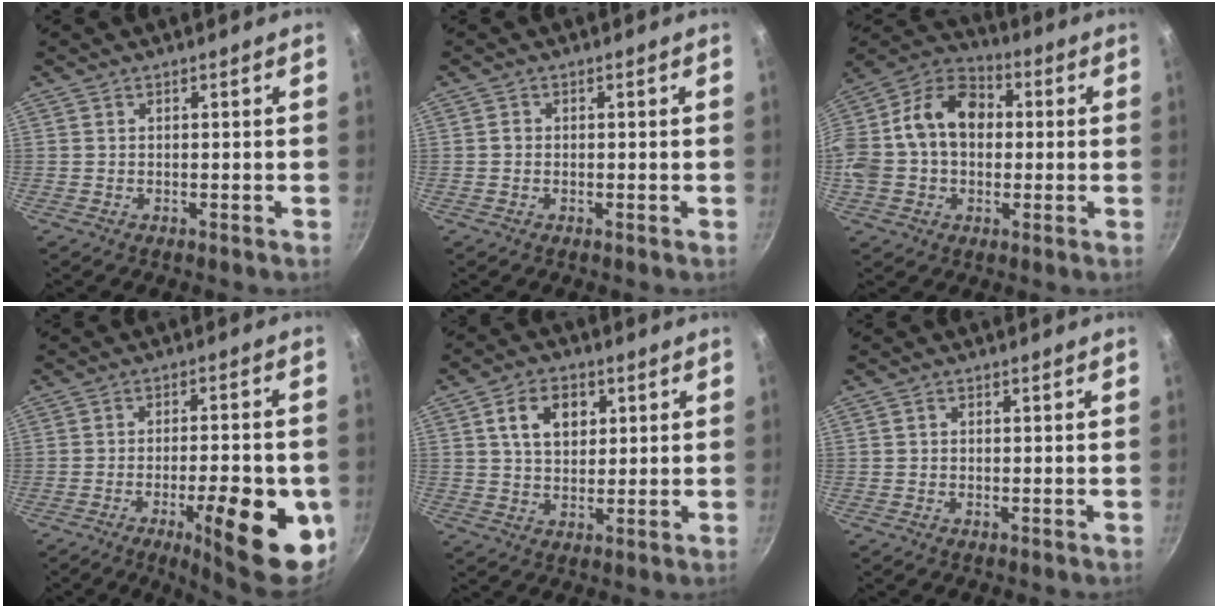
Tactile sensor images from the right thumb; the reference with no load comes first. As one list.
[{"total": 0.8, "force": [-0.2, 0.7, 0.3], "torque": [-0.003, 0.003, -0.005]}, {"total": 18.6, "force": [0.9, 13.8, 12.4], "torque": [-0.207, 0.048, -0.003]}, {"total": 18.7, "force": [-6.0, 5.8, 16.7], "torque": [-0.193, 0.008, -0.077]}, {"total": 8.6, "force": [2.8, 6.0, 5.6], "torque": [-0.073, -0.001, 0.046]}, {"total": 0.8, "force": [0.1, 0.7, 0.5], "torque": [-0.009, 0.004, 0.000]}]